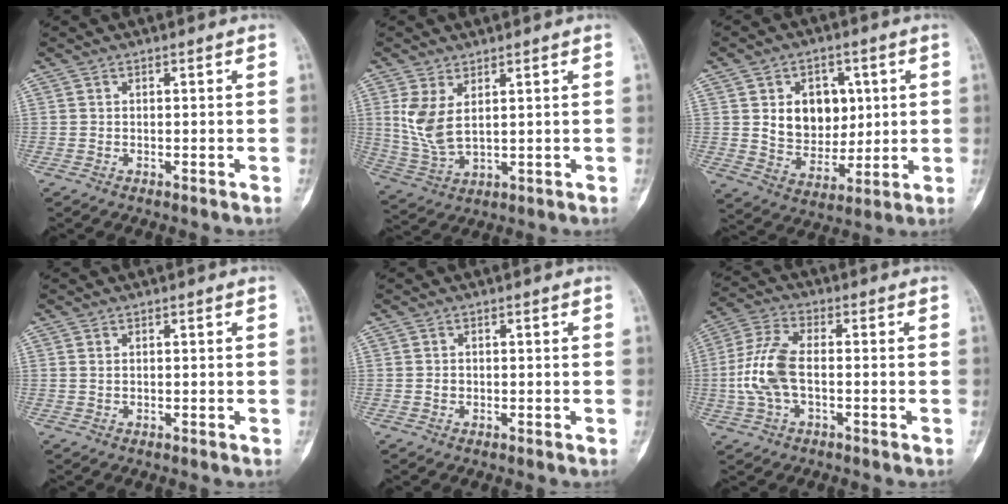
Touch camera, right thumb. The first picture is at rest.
{"total": 7.8, "force": [2.4, 4.0, 6.3], "torque": [-0.136, -0.014, 0.064]}
{"total": 12.2, "force": [2.7, 9.2, 7.5], "torque": [-0.065, -0.015, 0.056]}
{"total": 0.6, "force": [0.3, 0.4, 0.4], "torque": [-0.010, 0.003, 0.006]}
{"total": 0.8, "force": [-0.1, 0.7, 0.4], "torque": [-0.006, 0.002, -0.001]}
{"total": 9.7, "force": [-1.1, 4.8, 8.3], "torque": [-0.193, 0.023, -0.024]}